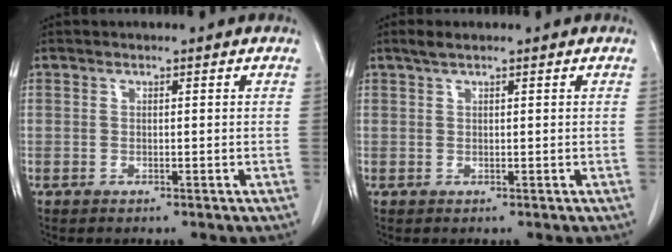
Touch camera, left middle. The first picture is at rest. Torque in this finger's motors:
{"motor_torque": [0.11, -0.09, 0.00, 0.01]}